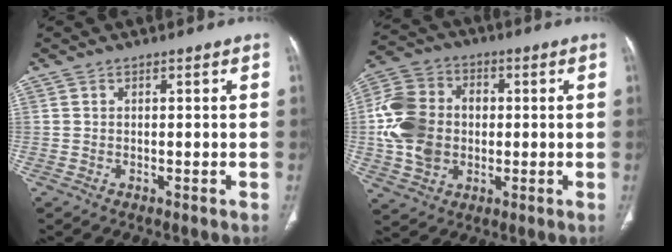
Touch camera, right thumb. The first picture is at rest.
{"total": 14.6, "force": [-0.4, 11.5, 9.0], "torque": [-0.162, 0.025, -0.007]}